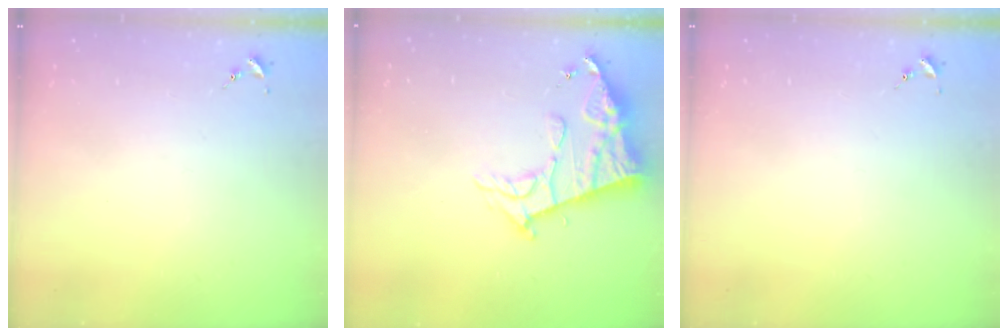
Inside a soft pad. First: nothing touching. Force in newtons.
{"total": 14.9, "press": 14.8, "slide": 1.4}
{"total": 0.0}